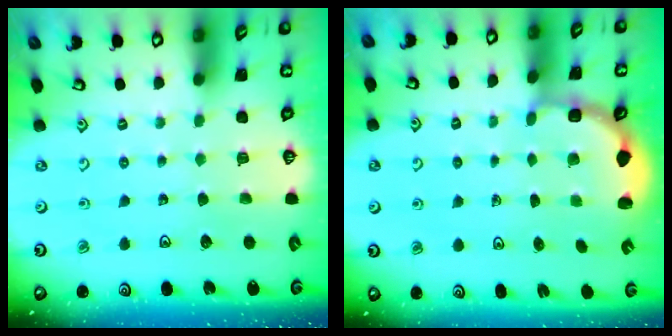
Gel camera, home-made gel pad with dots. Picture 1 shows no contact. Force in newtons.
{"total": 3.0, "press": 2.3, "slide": 1.8}